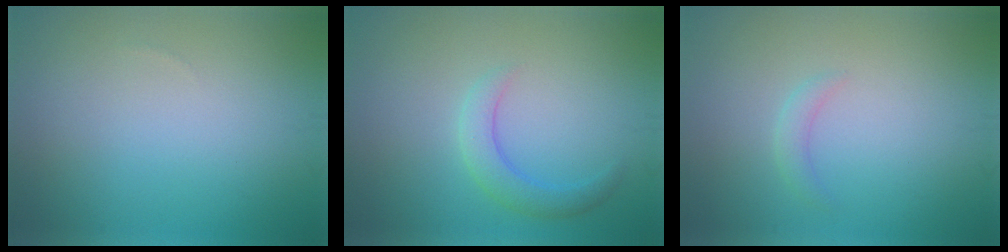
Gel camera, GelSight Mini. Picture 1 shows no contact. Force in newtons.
{"total": 2.6, "press": 2.6, "slide": 0.1}
{"total": 1.1, "press": 1.1, "slide": 0.1}